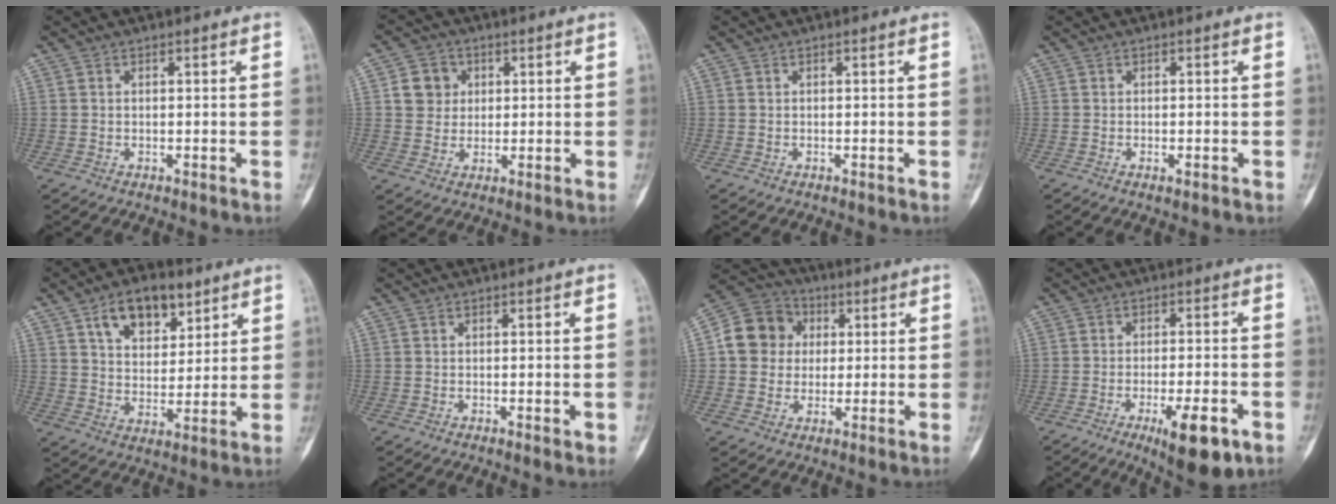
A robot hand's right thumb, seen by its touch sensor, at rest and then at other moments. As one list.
[{"total": 5.9, "force": [1.5, 5.4, 1.9], "torque": [-0.002, 0.001, 0.023]}, {"total": 0.0}, {"total": 1.2, "force": [-0.5, 0.5, 1.0], "torque": [-0.016, 0.002, -0.006]}, {"total": 12.0, "force": [6.6, 6.9, 7.2], "torque": [-0.085, -0.028, 0.112]}, {"total": 1.7, "force": [-0.3, 0.5, 1.6], "torque": [-0.019, -0.004, -0.003]}, {"total": 10.7, "force": [1.4, 9.7, 4.2], "torque": [-0.052, 0.013, 0.013]}, {"total": 10.9, "force": [-5.0, 3.1, 9.2], "torque": [-0.135, 0.008, -0.066]}]